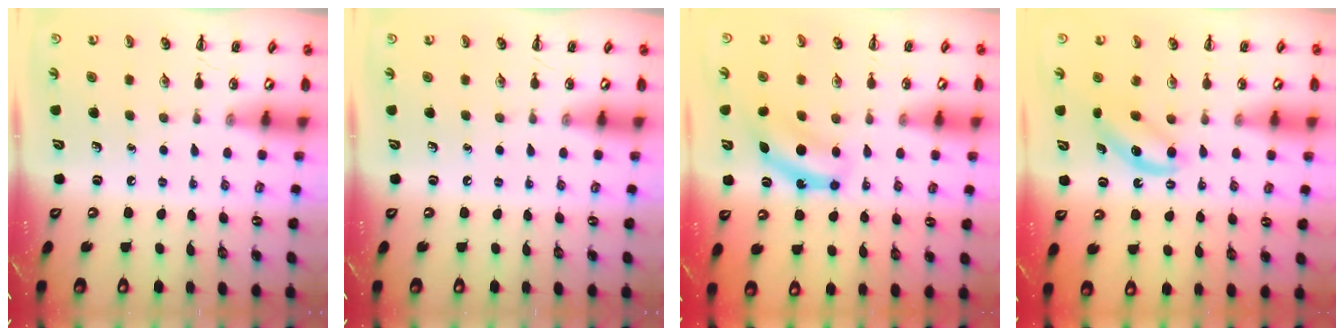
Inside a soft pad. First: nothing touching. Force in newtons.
{"total": 0.0}
{"total": 7.2, "press": 7.2, "slide": 0.2}
{"total": 5.3, "press": 5.1, "slide": 1.2}